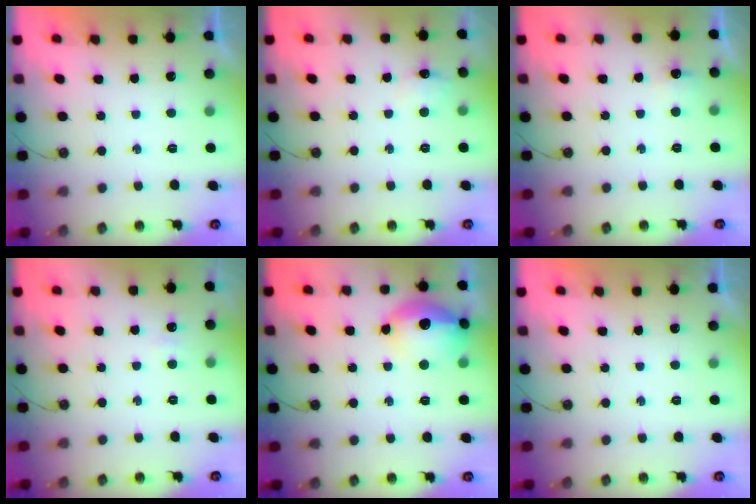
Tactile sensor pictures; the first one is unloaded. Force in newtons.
{"total": 6.2, "press": 6.1, "slide": 1.2}
{"total": 5.2, "press": 5.1, "slide": 1.1}
{"total": 2.9, "press": 2.5, "slide": 1.6}
{"total": 16.0, "press": 15.9, "slide": 1.3}
{"total": 0.0}